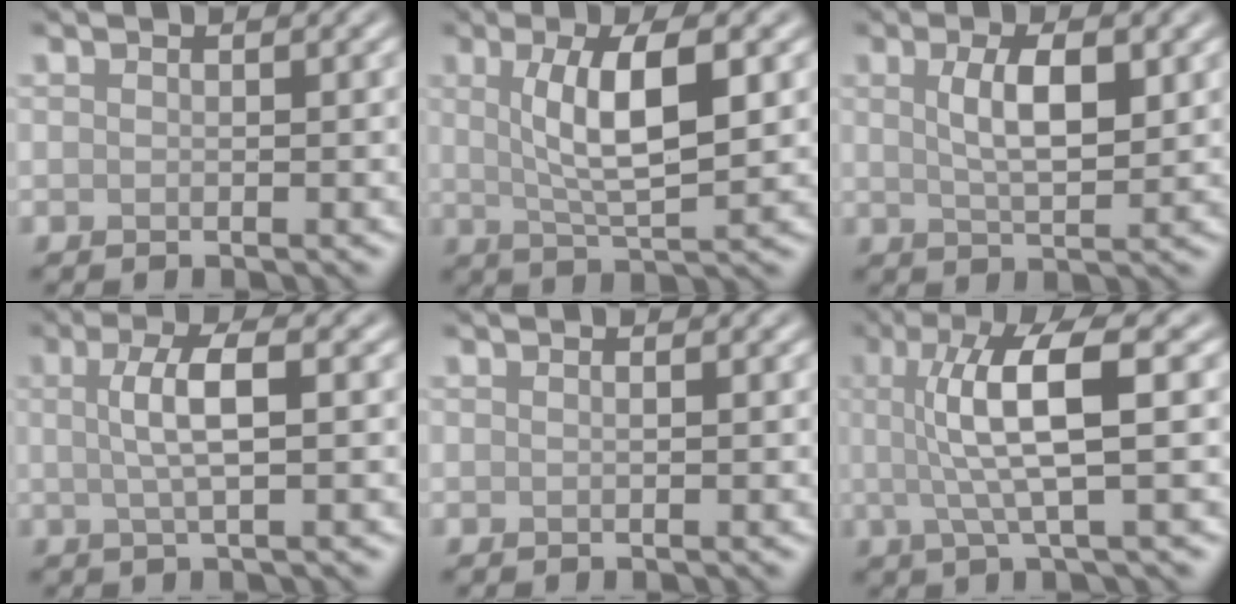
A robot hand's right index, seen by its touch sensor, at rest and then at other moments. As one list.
[{"total": 6.9, "force": [1.4, 1.9, 6.4], "torque": [-0.109, 0.000, 0.028]}, {"total": 4.5, "force": [1.2, 1.5, 4.1], "torque": [-0.079, 0.000, 0.023]}, {"total": 4.0, "force": [0.5, 0.9, 3.8], "torque": [-0.069, 0.006, 0.006]}, {"total": 0.0}, {"total": 7.2, "force": [1.0, 1.6, 7.0], "torque": [-0.129, 0.006, 0.017]}]